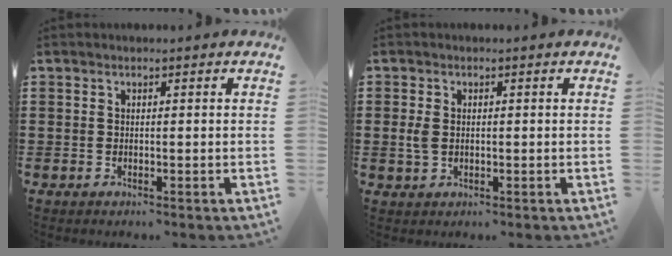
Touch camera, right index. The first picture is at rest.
{"total": 2.4, "force": [0.1, 1.5, 1.9], "torque": [-0.055, -0.001, -0.003]}